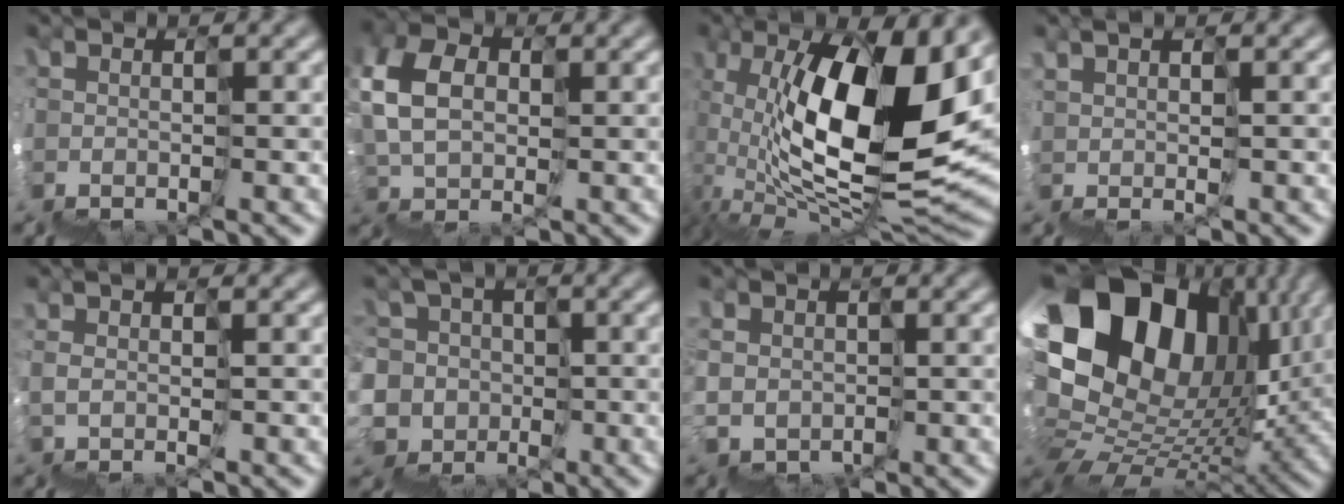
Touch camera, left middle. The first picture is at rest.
{"total": 4.0, "force": [2.3, 2.5, 2.2], "torque": [-0.051, 0.025, 0.043]}
{"total": 9.8, "force": [3.5, 2.5, 8.8], "torque": [-0.144, 0.016, 0.054]}
{"total": 2.1, "force": [1.5, -1.3, -0.8], "torque": [0.022, 0.010, 0.028]}
{"total": 1.0, "force": [0.8, -0.6, -0.2], "torque": [0.027, 0.007, 0.033]}
{"total": 4.5, "force": [-0.2, 4.2, -1.7], "torque": [0.015, 0.048, -0.040]}
{"total": 2.3, "force": [0.4, 1.8, -1.5], "torque": [0.039, 0.008, -0.002]}
{"total": 13.8, "force": [6.7, 9.7, 7.2], "torque": [-0.133, 0.045, 0.120]}